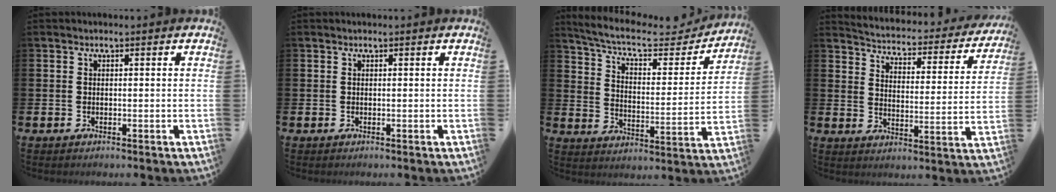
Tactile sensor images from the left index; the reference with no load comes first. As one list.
[{"total": 0.0}, {"total": 8.7, "force": [7.4, 2.6, 3.6], "torque": [-0.098, -0.045, 0.123]}, {"total": 3.9, "force": [3.6, 1.0, 0.7], "torque": [-0.040, -0.035, 0.054]}]